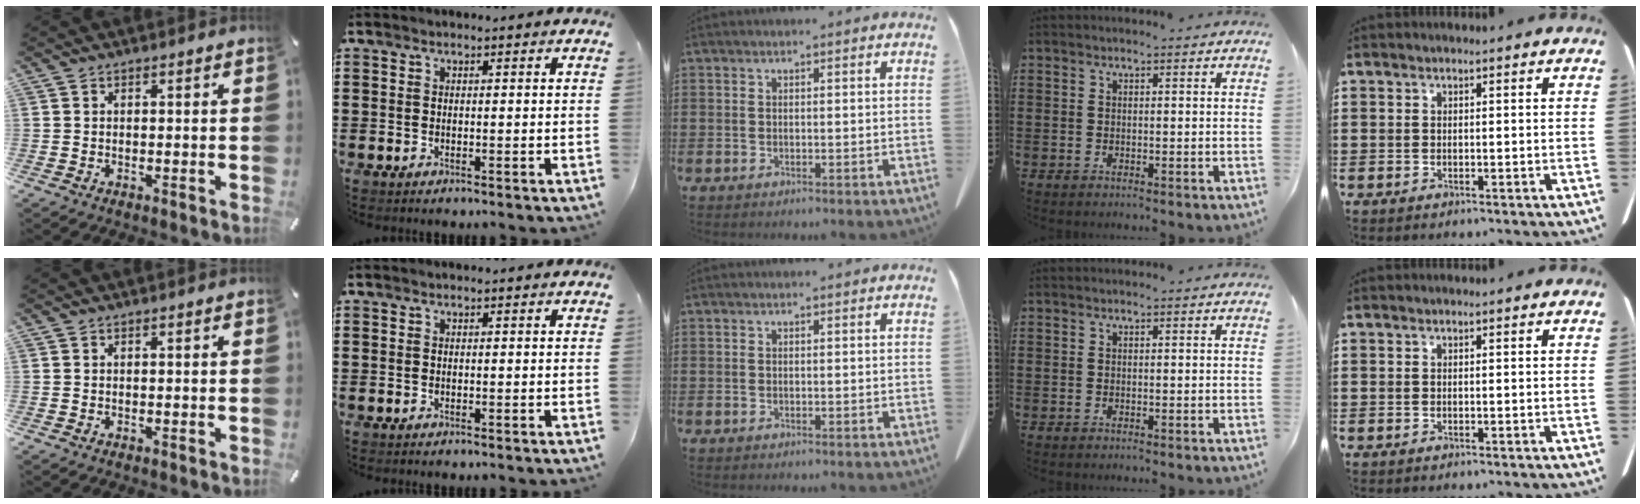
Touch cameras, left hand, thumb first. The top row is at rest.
{}